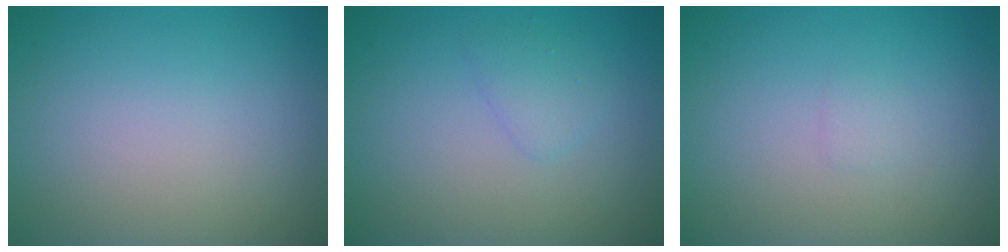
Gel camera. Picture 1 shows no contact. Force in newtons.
{"total": 1.3, "press": 1.3, "slide": 0.1}
{"total": 0.6, "press": 0.6, "slide": 0.0}